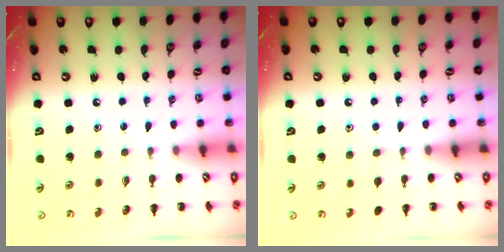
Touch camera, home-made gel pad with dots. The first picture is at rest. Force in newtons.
{"total": 2.8, "press": 2.5, "slide": 1.3}